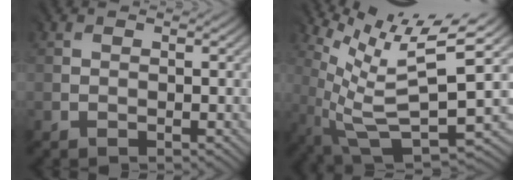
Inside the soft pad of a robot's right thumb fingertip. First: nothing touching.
{"total": 8.7, "force": [3.1, 1.4, 8.0], "torque": [-0.147, 0.003, 0.074]}